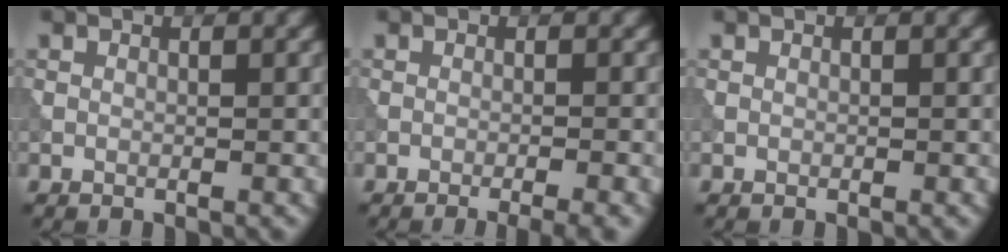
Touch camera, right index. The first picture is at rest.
{"total": 3.3, "force": [-1.1, 1.2, 2.9], "torque": [-0.016, 0.010, -0.019]}
{"total": 0.0}